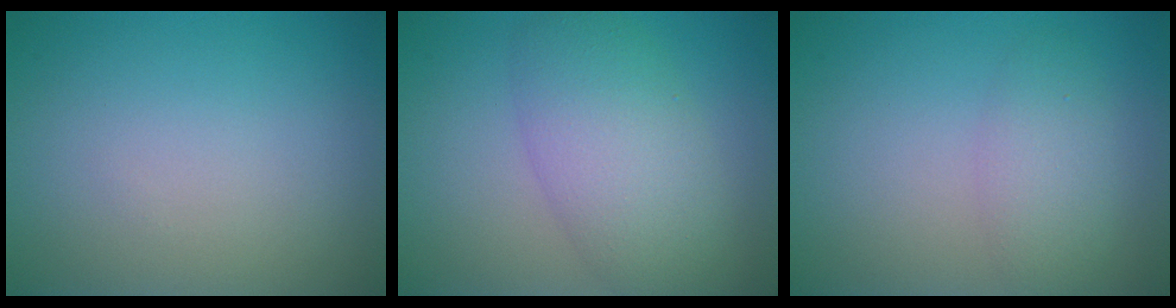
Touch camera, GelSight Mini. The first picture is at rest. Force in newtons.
{"total": 6.2, "press": 6.2, "slide": 0.1}
{"total": 2.6, "press": 2.6, "slide": 0.2}